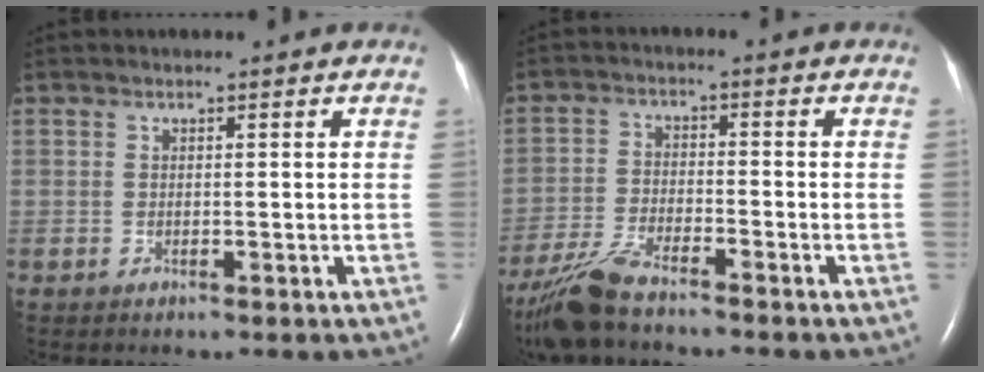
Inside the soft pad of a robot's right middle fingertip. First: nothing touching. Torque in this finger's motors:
{"motor_torque": [0.25, -0.27, 0.10, 0.03]}